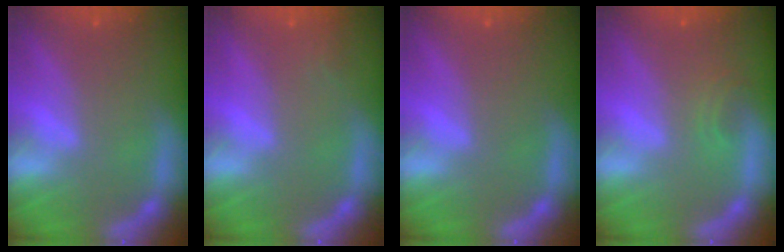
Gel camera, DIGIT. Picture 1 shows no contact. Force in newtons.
{"total": 0.9}
{"total": 0.0}
{"total": 1.4}